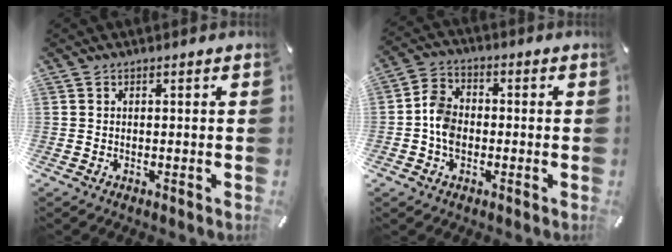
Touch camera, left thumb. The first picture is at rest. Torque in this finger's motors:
{"motor_torque": [1.07, 2.08, 0.51, -0.42, 0.32]}